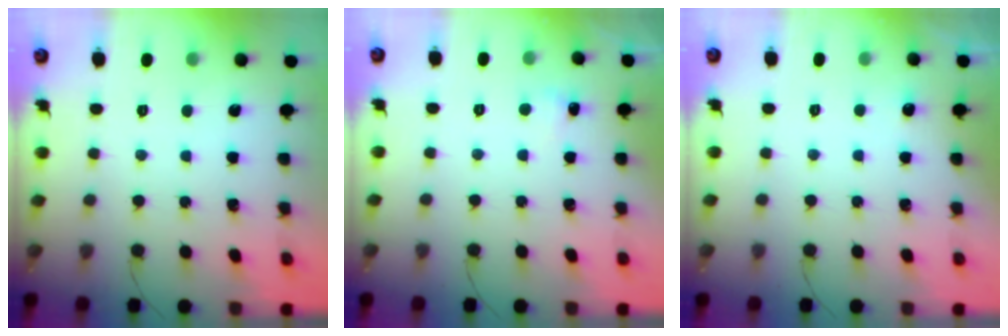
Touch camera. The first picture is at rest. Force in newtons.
{"total": 3.7, "press": 3.4, "slide": 1.2}
{"total": 2.8, "press": 2.5, "slide": 1.2}